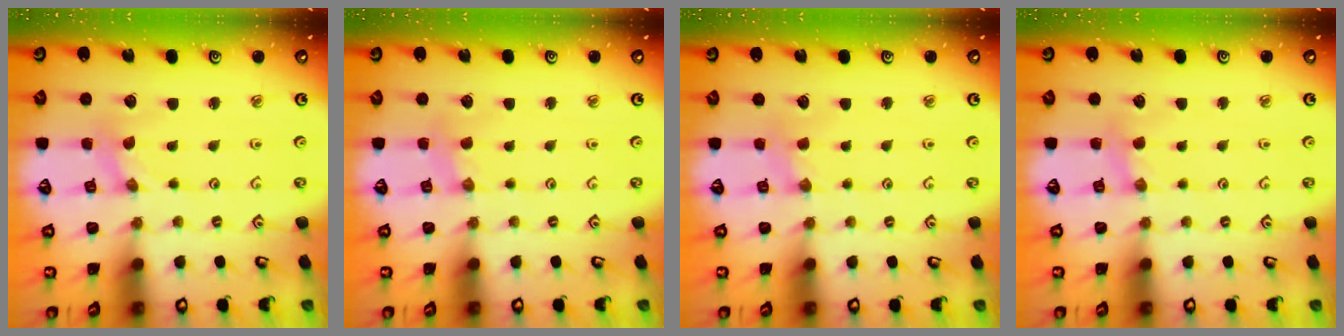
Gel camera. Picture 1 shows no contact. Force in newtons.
{"total": 1.5, "press": 1.4, "slide": 0.3}
{"total": 1.5, "press": 1.4, "slide": 0.3}
{"total": 3.0, "press": 2.9, "slide": 0.4}